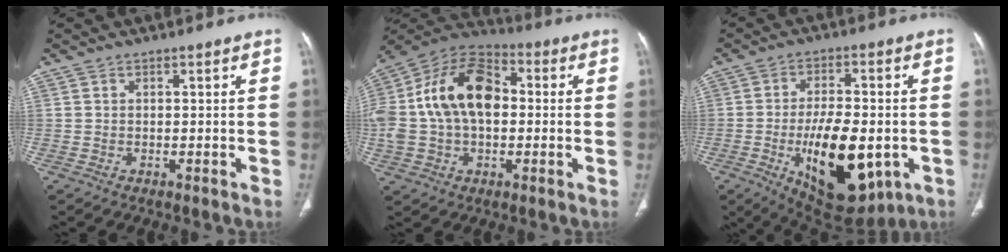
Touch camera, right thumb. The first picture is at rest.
{"total": 20.7, "force": [1.3, 13.2, 15.8], "torque": [-0.307, 0.034, 0.019]}
{"total": 19.1, "force": [-5.0, 9.1, 16.0], "torque": [-0.235, 0.002, -0.056]}